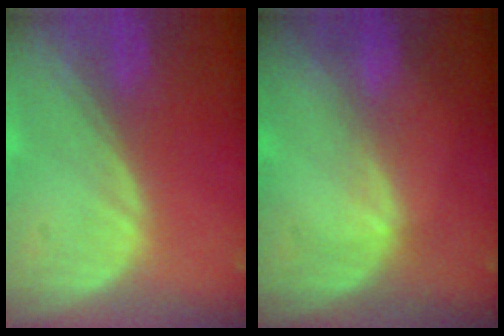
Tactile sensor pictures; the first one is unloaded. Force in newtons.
{"total": 1.2, "press": 0.7, "slide": 0.9}